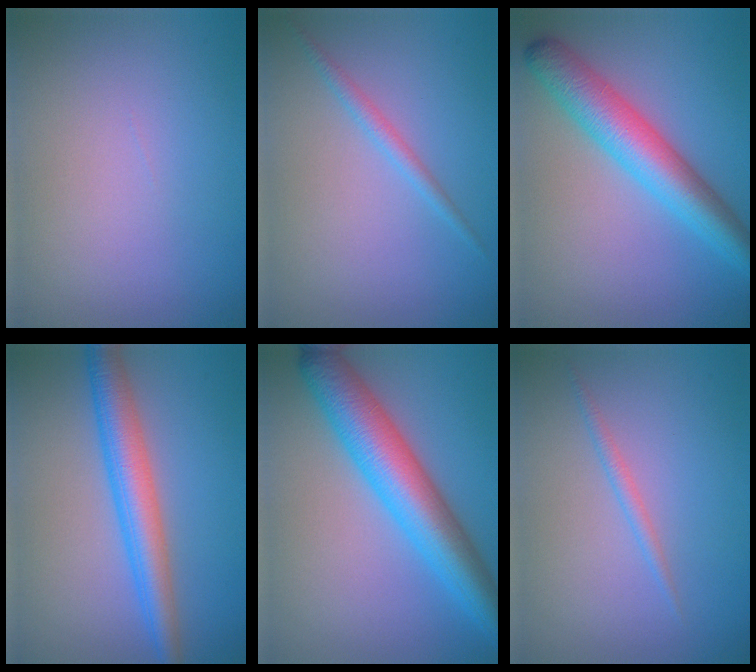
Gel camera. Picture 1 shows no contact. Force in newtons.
{"total": 1.4, "press": 1.4, "slide": 0.1}
{"total": 6.6, "press": 6.6, "slide": 0.1}
{"total": 5.0, "press": 5.0, "slide": 0.1}
{"total": 8.2, "press": 8.2, "slide": 0.1}
{"total": 1.0, "press": 1.0, "slide": 0.0}